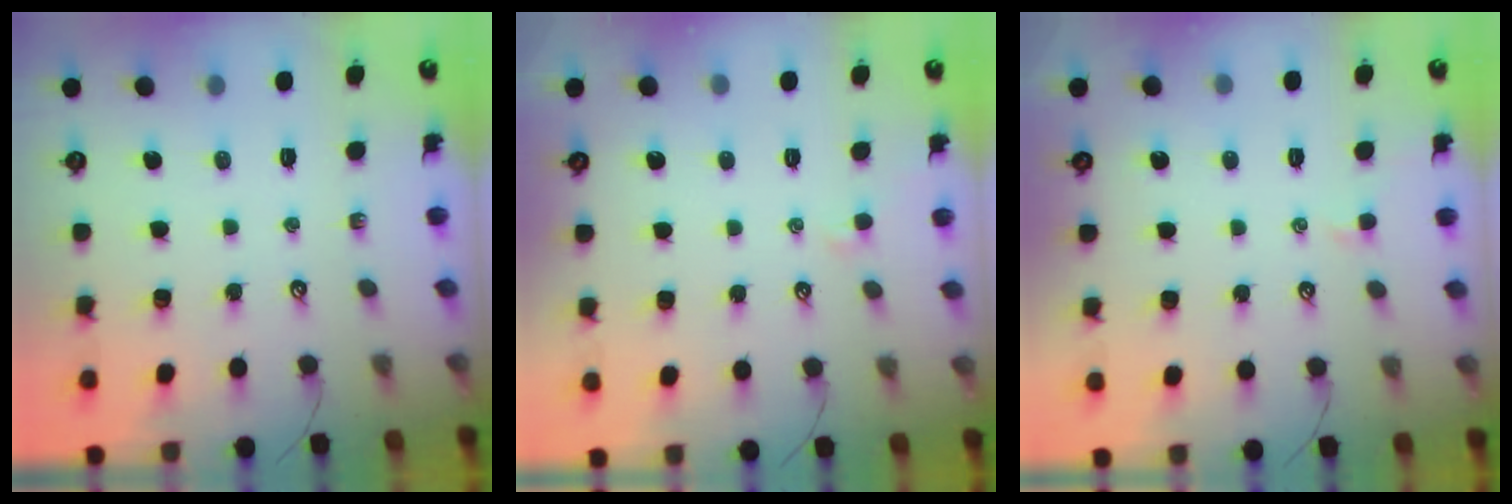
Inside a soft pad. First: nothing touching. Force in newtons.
{"total": 1.8, "press": 1.7, "slide": 0.3}
{"total": 1.1, "press": 1.1, "slide": 0.4}